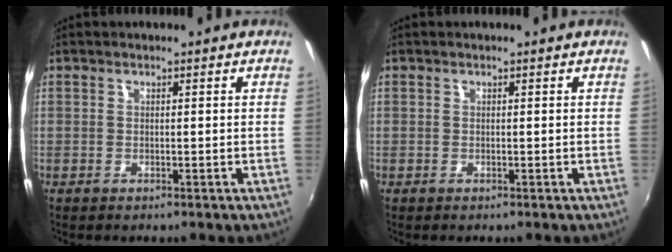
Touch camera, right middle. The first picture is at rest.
{"total": 0.0}